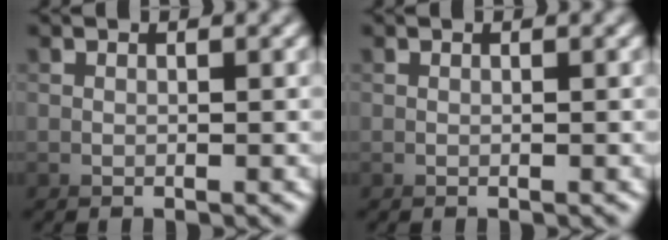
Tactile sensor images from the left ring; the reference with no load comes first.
{"total": 0.0}